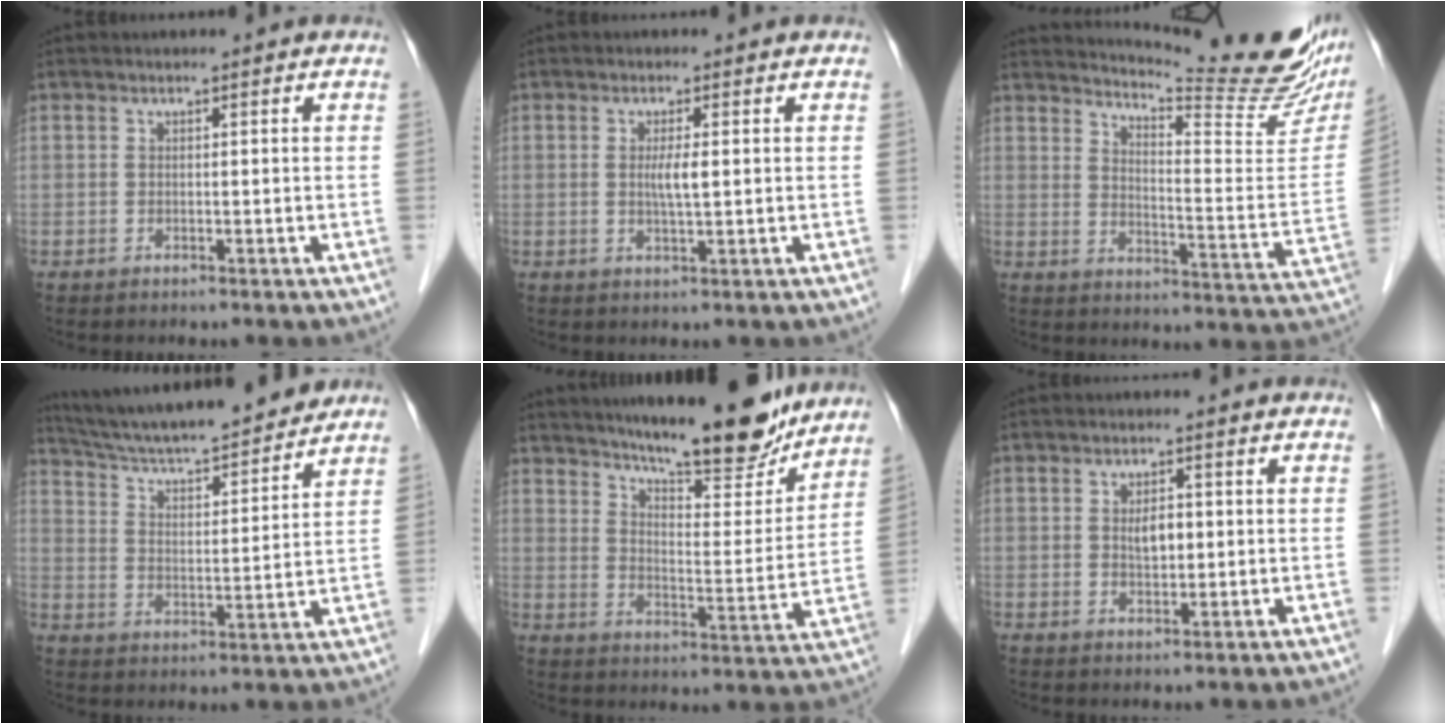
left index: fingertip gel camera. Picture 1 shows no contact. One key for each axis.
{"total": 2.5, "fx": 0.1, "fy": 0.1, "fz": 2.5, "tx": -0.049, "ty": -0.004, "tz": 0.003}
{"total": 21.9, "fx": 19.4, "fy": 1.8, "fz": 10.0, "tx": -0.146, "ty": -0.090, "tz": 0.238}
{"total": 18.7, "fx": 16.9, "fy": 2.0, "fz": 7.8, "tx": -0.131, "ty": 0.013, "tz": 0.264}
{"total": 17.3, "fx": 14.9, "fy": 2.5, "fz": 8.5, "tx": -0.121, "ty": -0.024, "tz": 0.213}
{"total": 2.8, "fx": 0.2, "fy": 1.4, "fz": 2.4, "tx": -0.042, "ty": 0.001, "tz": 0.006}